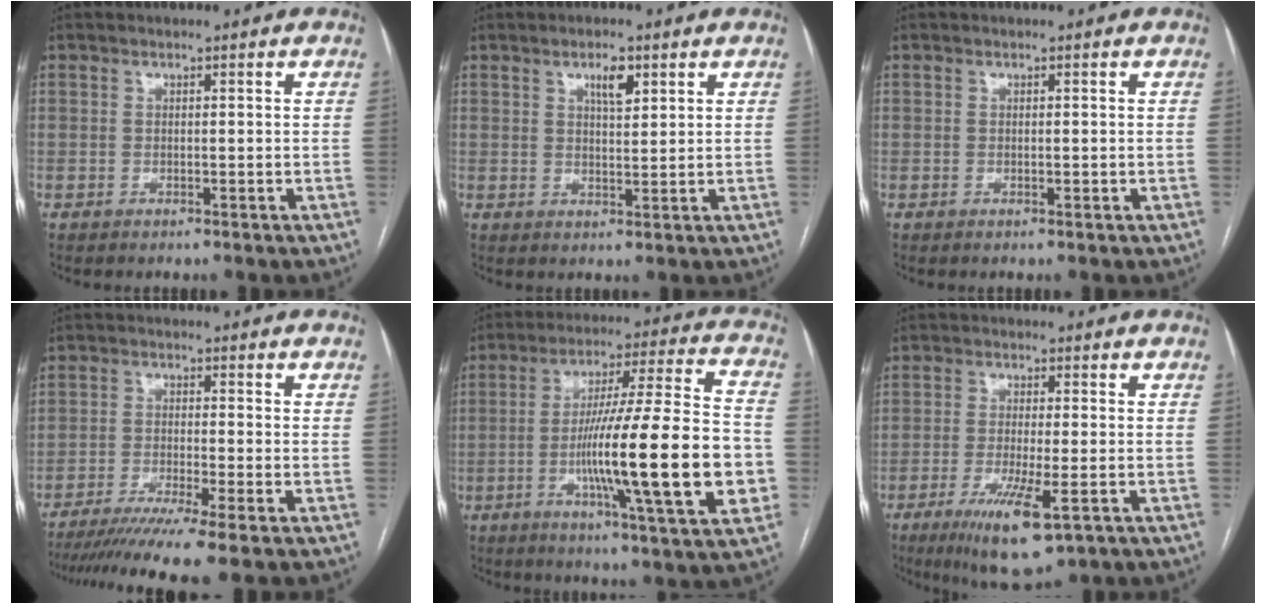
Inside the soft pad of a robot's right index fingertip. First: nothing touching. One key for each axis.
{"total": 3.6, "fx": 1.9, "fy": 1.1, "fz": 2.8, "tx": -0.047, "ty": 0.000, "tz": 0.033}
{"total": 0.6, "fx": -0.1, "fy": 0.1, "fz": 0.6, "tx": -0.011, "ty": -0.002, "tz": 0.001}
{"total": 11.2, "fx": -8.8, "fy": -1.7, "fz": 6.7, "tx": -0.088, "ty": -0.030, "tz": -0.135}
{"total": 23.4, "fx": -4.9, "fy": 1.0, "fz": 22.9, "tx": -0.336, "ty": -0.005, "tz": -0.080}
{"total": 9.4, "fx": -4.4, "fy": 1.5, "fz": 8.1, "tx": -0.147, "ty": -0.026, "tz": -0.067}